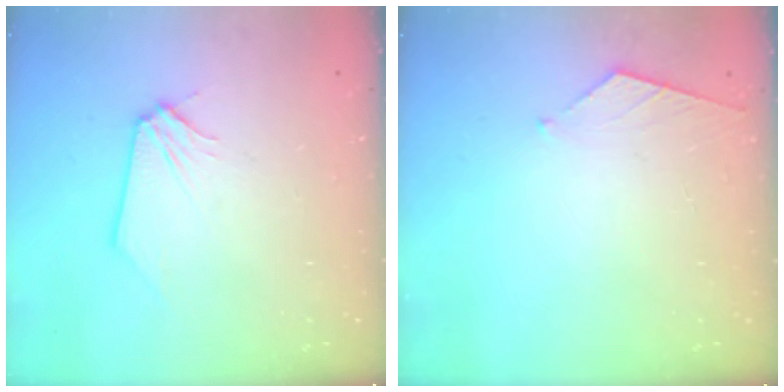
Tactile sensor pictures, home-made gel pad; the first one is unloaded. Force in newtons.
{"total": 5.2, "press": 5.2, "slide": 0.6}